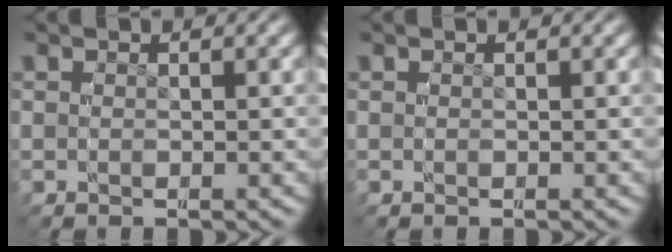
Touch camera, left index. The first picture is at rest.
{"total": 0.0}